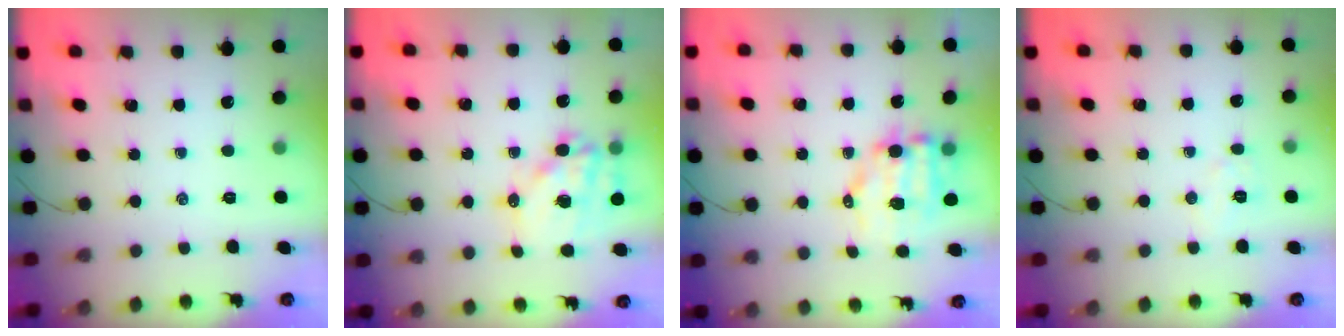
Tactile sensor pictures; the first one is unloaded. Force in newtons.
{"total": 14.5, "press": 14.2, "slide": 3.2}
{"total": 7.8, "press": 7.6, "slide": 1.9}
{"total": 5.2, "press": 5.1, "slide": 1.1}